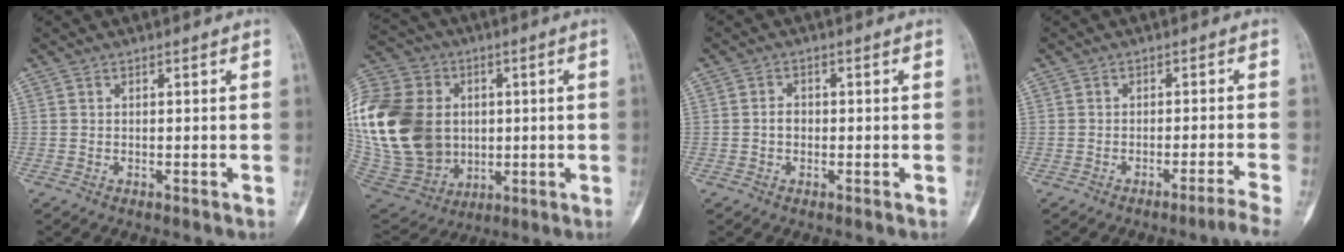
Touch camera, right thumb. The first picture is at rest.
{"total": 33.0, "force": [2.6, 25.5, 20.8], "torque": [-0.478, 0.029, 0.068]}
{"total": 2.1, "force": [-0.3, 1.7, 1.2], "torque": [-0.012, 0.008, -0.007]}
{"total": 4.1, "force": [-3.3, -1.6, 1.9], "torque": [-0.044, 0.018, -0.047]}